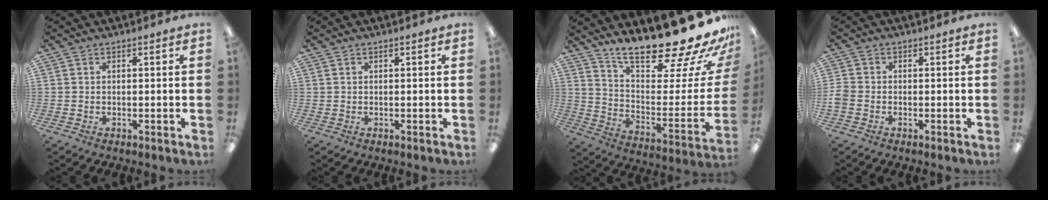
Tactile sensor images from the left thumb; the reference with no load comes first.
{"total": 0.0}
{"total": 23.3, "force": [19.5, 4.4, 11.9], "torque": [-0.162, -0.155, 0.317]}
{"total": 2.3, "force": [-0.7, 1.9, 1.2], "torque": [-0.017, 0.006, -0.012]}